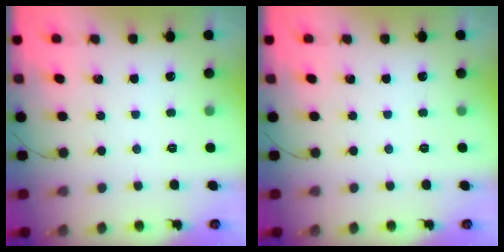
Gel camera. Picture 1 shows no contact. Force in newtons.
{"total": 0.0}